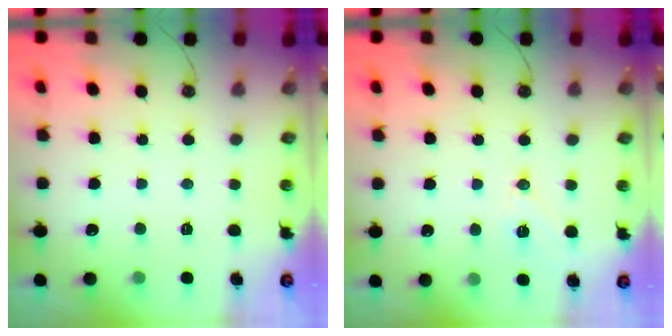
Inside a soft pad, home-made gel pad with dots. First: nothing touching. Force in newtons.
{"total": 7.8, "press": 7.2, "slide": 2.9}